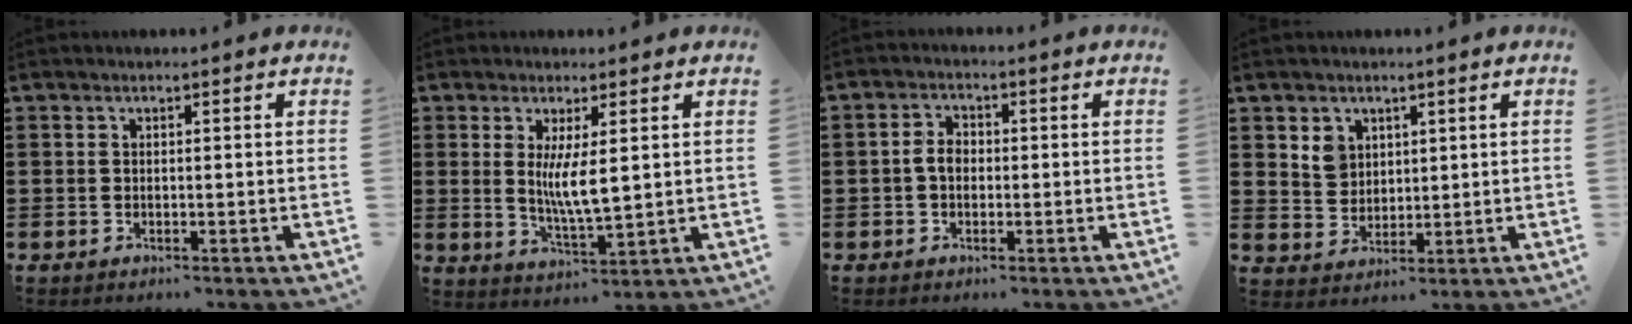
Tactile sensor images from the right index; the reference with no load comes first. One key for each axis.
{"total": 5.9, "fx": 1.1, "fy": 1.3, "fz": 5.6, "tx": -0.101, "ty": -0.008, "tz": 0.018}
{"total": 2.9, "fx": -0.4, "fy": 1.9, "fz": 2.1, "tx": -0.050, "ty": 0.001, "tz": -0.011}
{"total": 4.1, "fx": 2.2, "fy": 3.3, "fz": 0.8, "tx": -0.024, "ty": 0.009, "tz": 0.041}